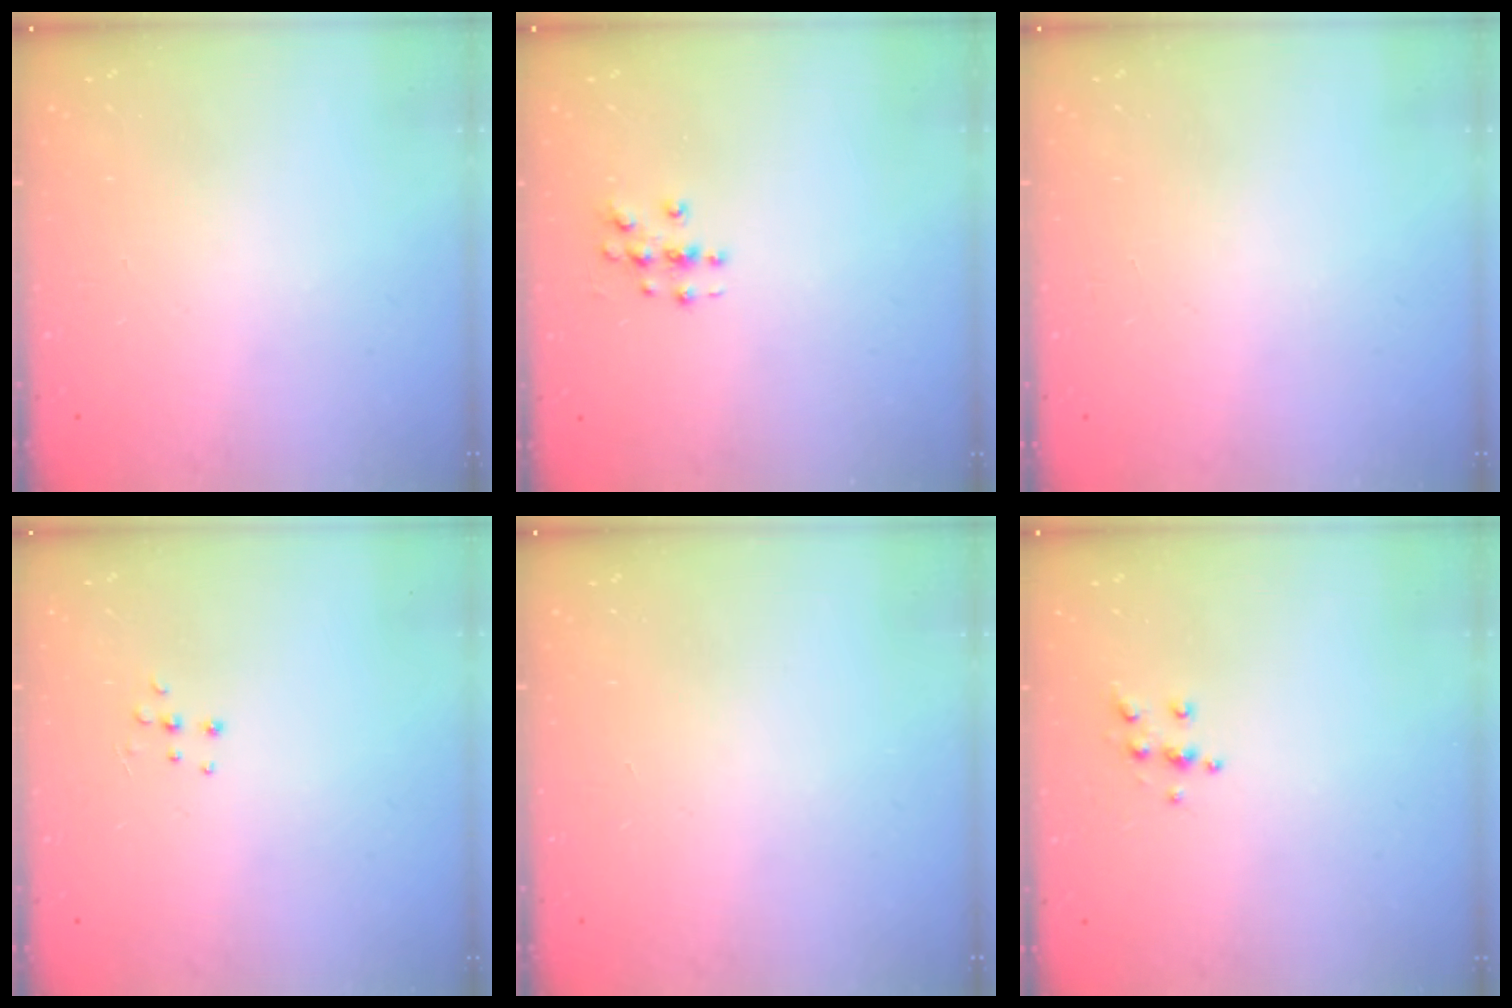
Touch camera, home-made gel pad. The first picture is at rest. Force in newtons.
{"total": 3.0, "press": 3.0, "slide": 0.1}
{"total": 0.0}
{"total": 4.3, "press": 4.3, "slide": 0.4}
{"total": 0.0}
{"total": 5.6, "press": 5.6, "slide": 0.5}